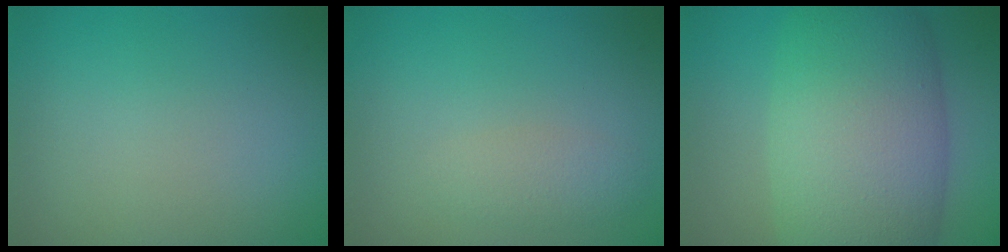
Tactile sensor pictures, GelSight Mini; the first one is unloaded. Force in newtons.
{"total": 1.5, "press": 1.5, "slide": 0.1}
{"total": 12.0, "press": 12.0, "slide": 0.6}